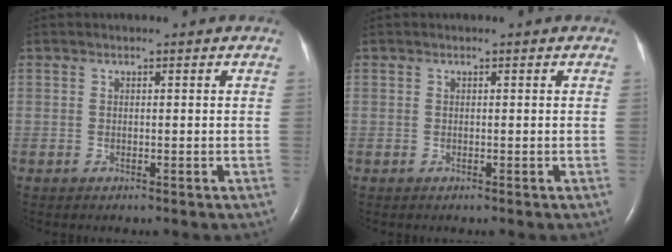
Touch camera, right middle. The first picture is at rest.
{"total": 0.0}